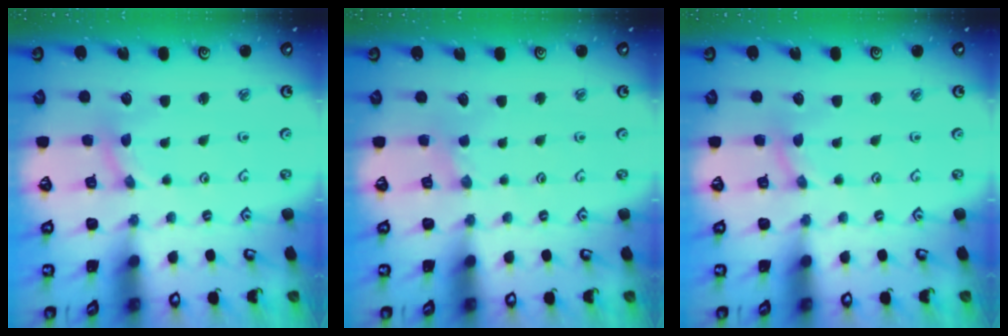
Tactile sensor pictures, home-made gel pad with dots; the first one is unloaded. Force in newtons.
{"total": 0.0}
{"total": 0.0}